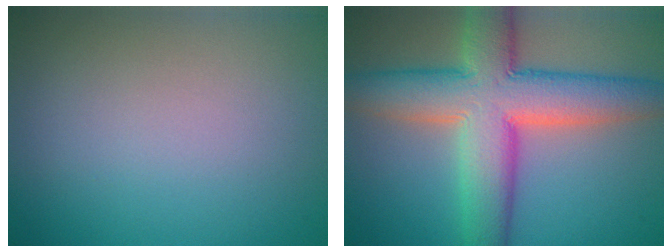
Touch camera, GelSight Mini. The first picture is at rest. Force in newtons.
{"total": 10.5, "press": 10.5, "slide": 0.6}